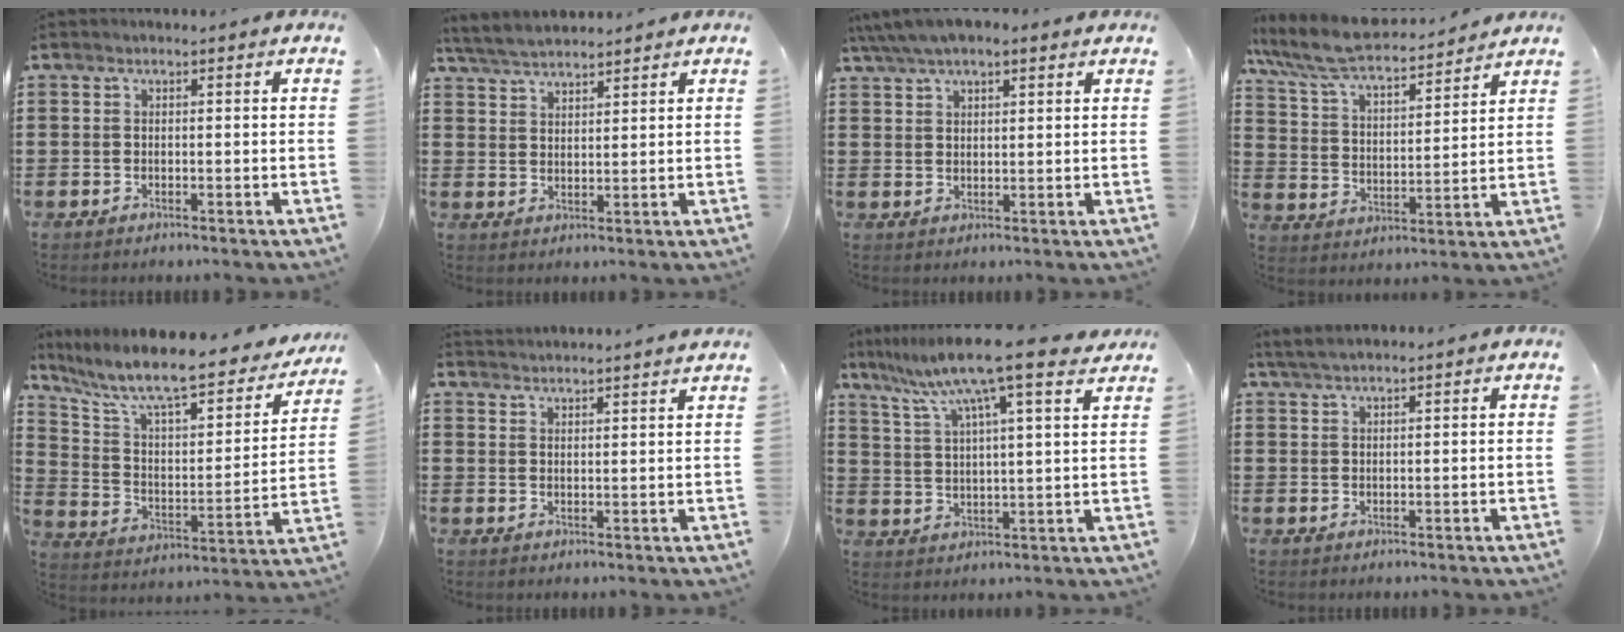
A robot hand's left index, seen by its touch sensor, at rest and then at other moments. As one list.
[{"total": 4.0, "force": [3.9, 0.7, 1.0], "torque": [-0.032, -0.007, 0.072]}, {"total": 4.7, "force": [3.6, 1.5, 2.5], "torque": [-0.057, 0.000, 0.066]}, {"total": 8.3, "force": [7.4, 1.3, 3.5], "torque": [-0.098, -0.038, 0.127]}, {"total": 10.1, "force": [8.4, 1.4, 5.5], "torque": [-0.134, -0.063, 0.137]}, {"total": 2.7, "force": [2.6, -0.6, -0.3], "torque": [-0.001, -0.009, 0.050]}, {"total": 11.5, "force": [8.7, 0.5, 7.6], "torque": [-0.166, -0.035, 0.142]}, {"total": 2.1, "force": [1.8, 0.3, 1.1], "torque": [-0.025, 0.002, 0.035]}]